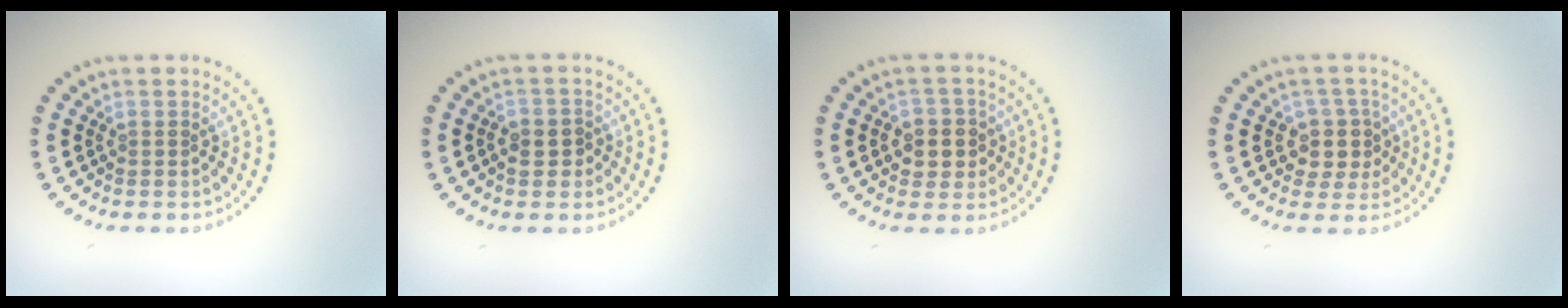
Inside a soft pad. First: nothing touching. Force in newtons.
{"total": 2.3, "press": 2.1, "slide": 0.8}
{"total": 3.0, "press": 2.8, "slide": 0.8}
{"total": 3.0, "press": 2.6, "slide": 1.5}